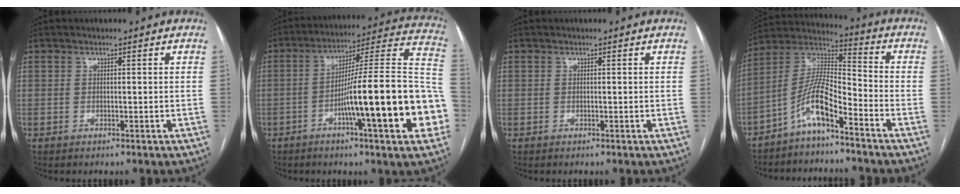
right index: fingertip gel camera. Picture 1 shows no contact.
{"total": 23.5, "force": [-6.3, 2.0, 22.6], "torque": [-0.245, 0.023, -0.091]}
{"total": 0.0}
{"total": 9.6, "force": [-6.0, 1.8, 7.3], "torque": [-0.159, 0.021, -0.120]}